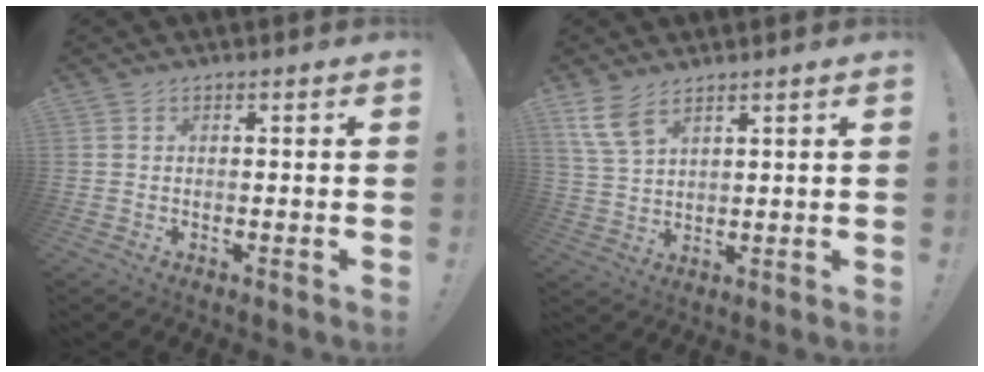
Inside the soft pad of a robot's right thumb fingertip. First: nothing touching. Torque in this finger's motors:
{"motor_torque": [0.02, 0.06, 0.27, 0.20, 0.00]}